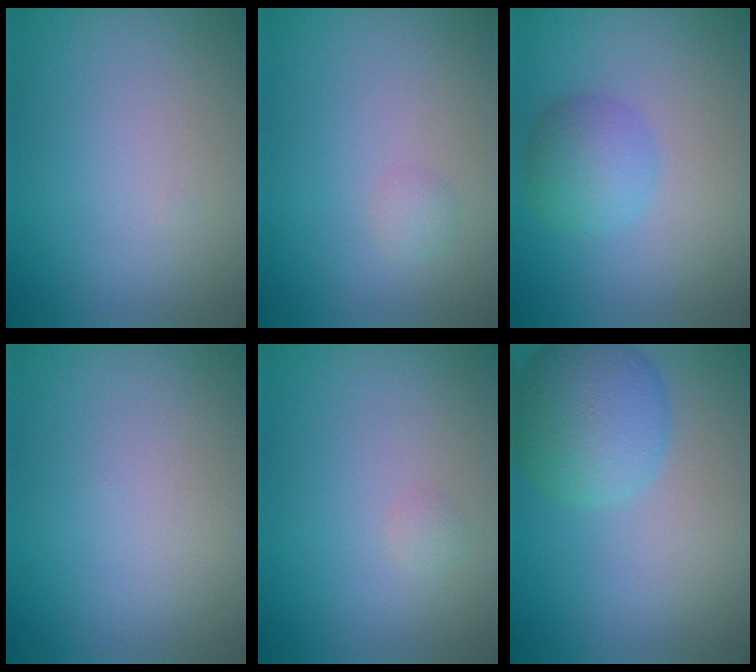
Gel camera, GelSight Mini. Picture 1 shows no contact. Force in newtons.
{"total": 0.9, "press": 0.9, "slide": 0.0}
{"total": 3.4, "press": 3.4, "slide": 0.1}
{"total": 0.0}
{"total": 0.6, "press": 0.6, "slide": 0.0}
{"total": 6.8, "press": 6.8, "slide": 0.2}